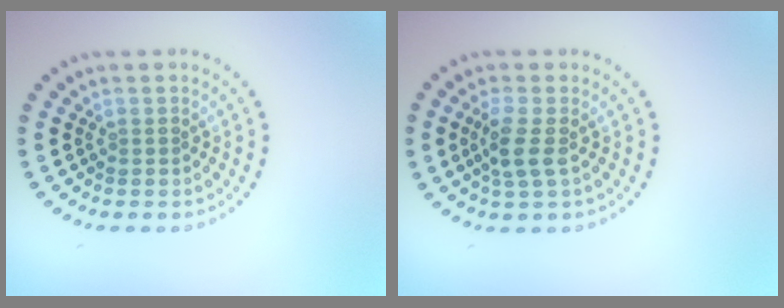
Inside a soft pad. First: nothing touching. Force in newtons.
{"total": 2.4, "press": 2.1, "slide": 1.1}